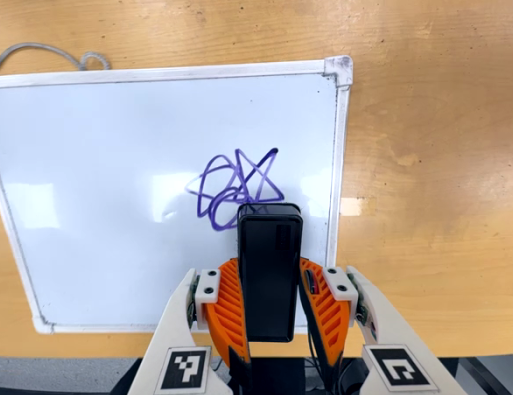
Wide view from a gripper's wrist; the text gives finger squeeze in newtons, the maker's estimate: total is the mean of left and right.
{"total": 4.8, "left": 3.4, "right": 6.3}